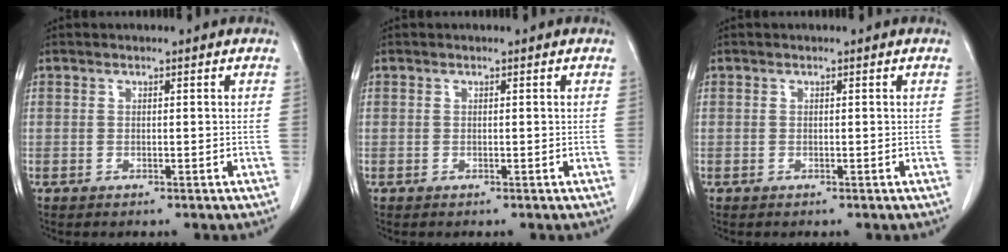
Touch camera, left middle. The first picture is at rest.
{"total": 0.0}
{"total": 0.0}